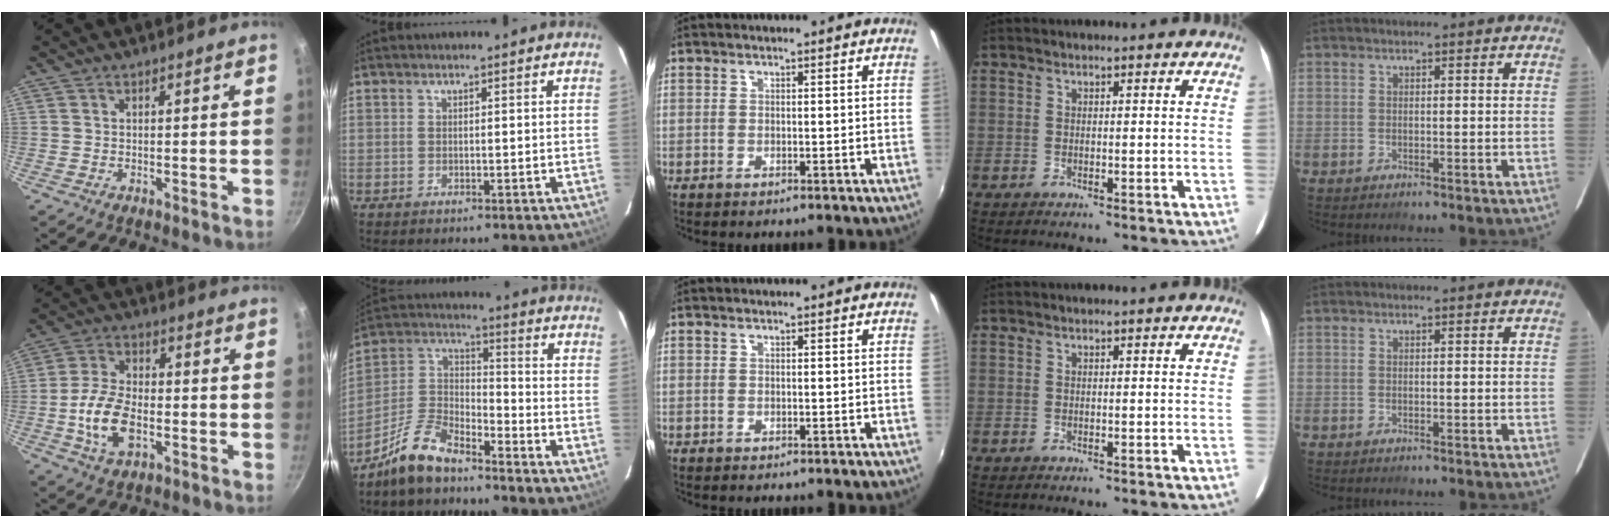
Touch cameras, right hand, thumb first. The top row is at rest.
{"thumb": {"total": 10.8, "force": [-2.7, 6.1, 8.5], "torque": [-0.160, 0.022, -0.056]}, "index": {"total": 10.9, "force": [-8.2, 4.1, 5.9], "torque": [-0.141, 0.027, -0.163]}}